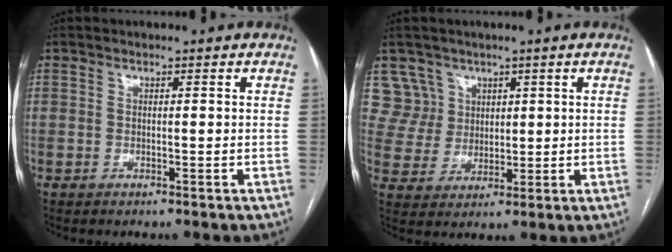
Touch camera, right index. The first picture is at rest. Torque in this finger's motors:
{"motor_torque": [-0.26, 0.33, -0.05, -0.02]}